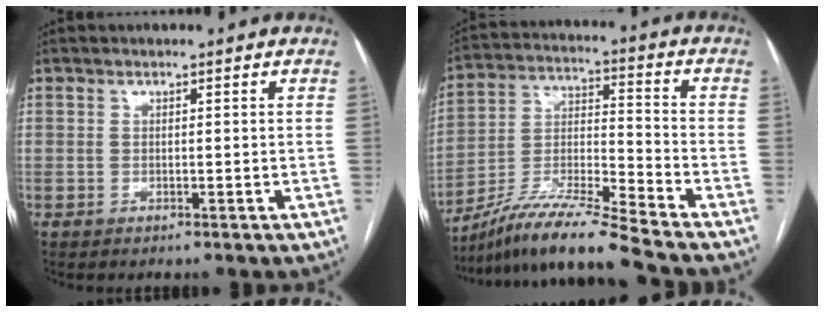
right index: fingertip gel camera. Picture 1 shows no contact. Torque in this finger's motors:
{"motor_torque": [-0.29, -0.70, -0.02, 0.03]}